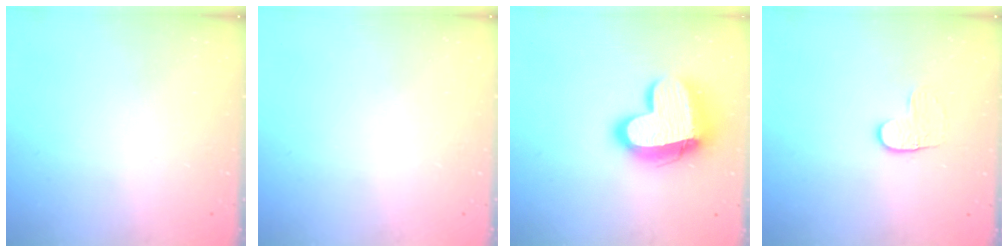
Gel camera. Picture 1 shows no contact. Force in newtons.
{"total": 0.0}
{"total": 16.9, "press": 16.8, "slide": 1.5}
{"total": 4.0, "press": 4.0, "slide": 0.4}